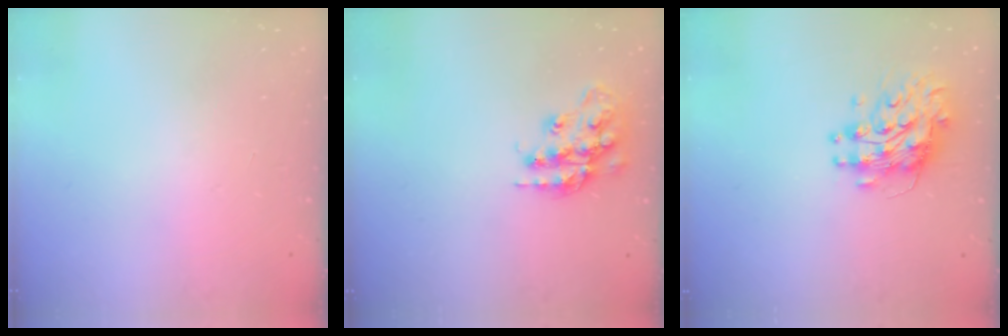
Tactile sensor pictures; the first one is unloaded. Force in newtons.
{"total": 16.5, "press": 16.5, "slide": 1.0}
{"total": 9.9, "press": 9.9, "slide": 0.9}